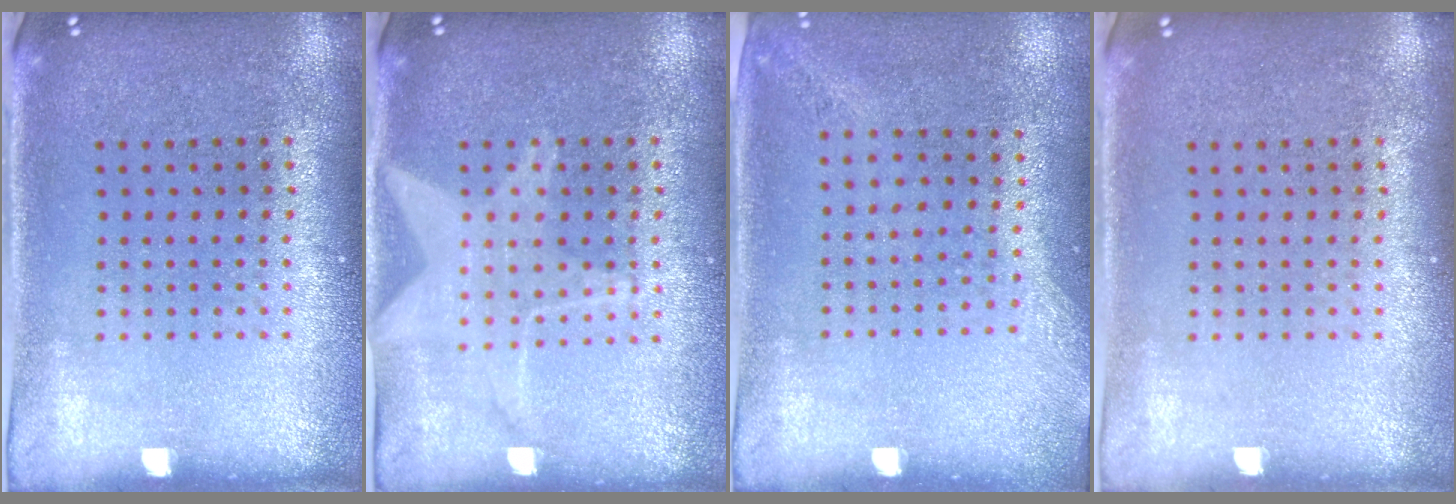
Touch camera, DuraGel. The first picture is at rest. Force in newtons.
{"total": 1.5, "press": 1.5, "slide": 0.4}
{"total": 1.4, "press": 1.0, "slide": 1.0}
{"total": 0.0}